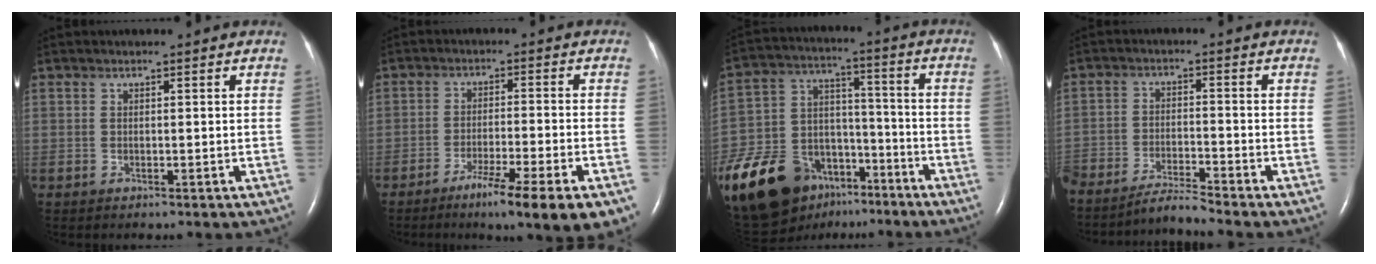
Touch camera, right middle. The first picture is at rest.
{"total": 11.5, "force": [-6.9, 0.1, 9.1], "torque": [-0.121, -0.022, -0.103]}
{"total": 26.7, "force": [-17.1, 15.6, 13.3], "torque": [-0.353, 0.007, -0.288]}
{"total": 5.5, "force": [-5.1, -1.3, 1.2], "torque": [-0.018, -0.015, -0.095]}